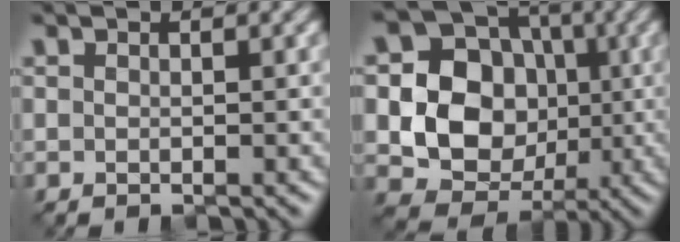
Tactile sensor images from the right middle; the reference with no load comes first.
{"total": 10.2, "force": [-0.4, 9.0, 4.7], "torque": [-0.078, -0.002, -0.020]}